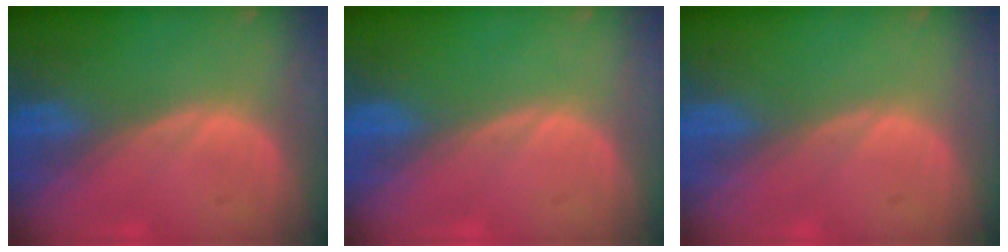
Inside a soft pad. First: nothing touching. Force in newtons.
{"total": 0.0}
{"total": 0.0}